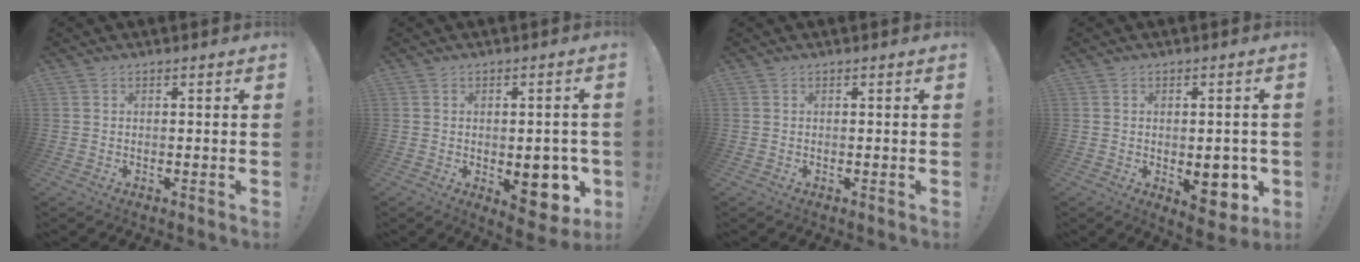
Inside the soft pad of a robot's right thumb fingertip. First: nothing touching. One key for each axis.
{"total": 11.7, "fx": -2.8, "fy": 6.6, "fz": 9.2, "tx": -0.089, "ty": 0.006, "tz": -0.033}
{"total": 0.0}
{"total": 9.8, "fx": -1.9, "fy": 5.8, "fz": 7.7, "tx": -0.070, "ty": -0.002, "tz": -0.021}